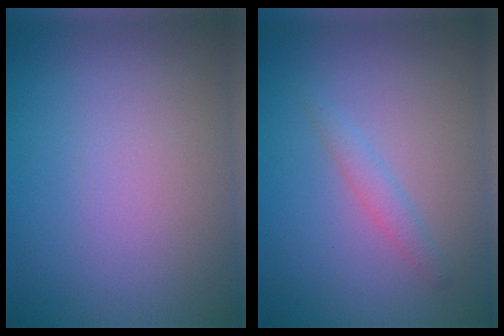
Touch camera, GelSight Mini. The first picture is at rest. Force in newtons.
{"total": 1.3, "press": 1.3, "slide": 0.0}